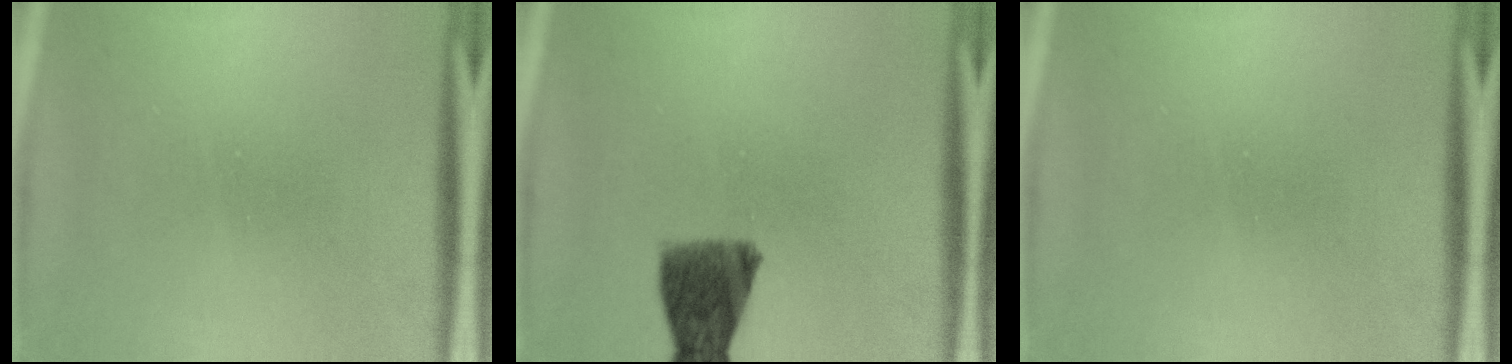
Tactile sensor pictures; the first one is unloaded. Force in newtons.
{"total": 8.3}
{"total": 0.0}